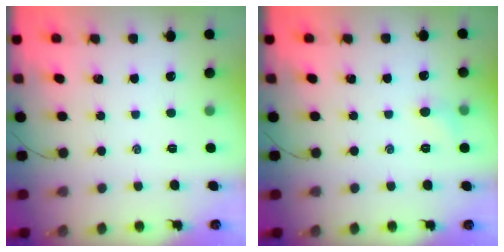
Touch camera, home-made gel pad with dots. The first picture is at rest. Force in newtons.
{"total": 5.4, "press": 5.1, "slide": 1.8}